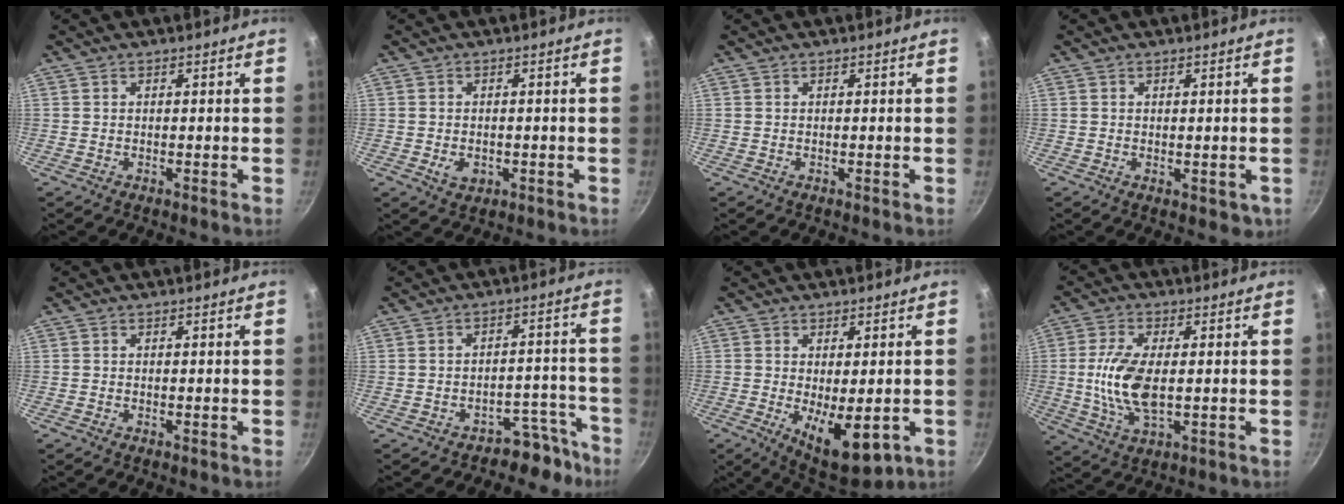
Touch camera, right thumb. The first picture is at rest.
{"total": 3.2, "force": [-0.8, 2.3, 2.1], "torque": [-0.031, 0.000, -0.006]}
{"total": 0.0}
{"total": 2.1, "force": [-0.1, 1.2, 1.8], "torque": [-0.018, -0.007, 0.000]}
{"total": 0.0}
{"total": 6.9, "force": [-5.4, 4.0, 1.5], "torque": [0.052, 0.075, -0.067]}
{"total": 11.2, "force": [-2.8, 4.8, 9.8], "torque": [-0.129, -0.015, -0.025]}
{"total": 10.8, "force": [0.0, 5.2, 9.4], "torque": [-0.193, -0.005, -0.001]}